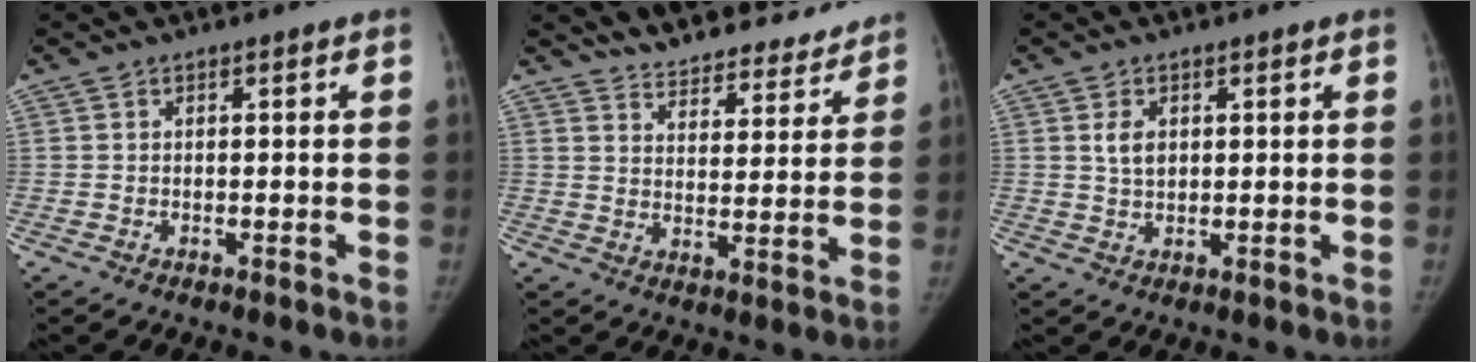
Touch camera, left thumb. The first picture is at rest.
{"total": 15.1, "force": [14.0, 4.4, 3.7], "torque": [-0.015, -0.072, 0.194]}
{"total": 3.4, "force": [1.1, 2.2, 2.3], "torque": [-0.033, -0.005, 0.022]}